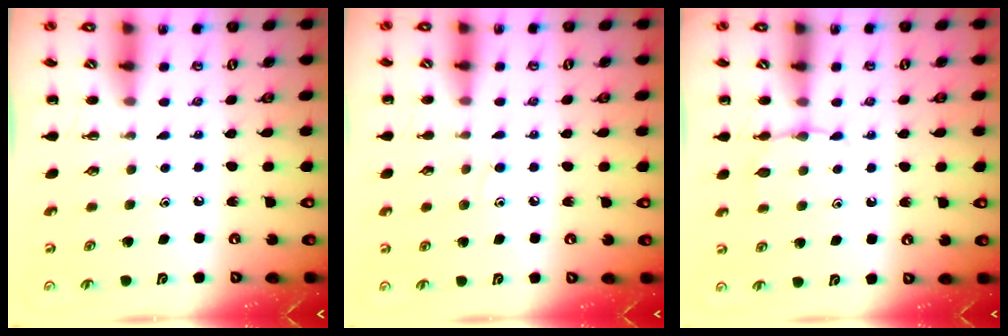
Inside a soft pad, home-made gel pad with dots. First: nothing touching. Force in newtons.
{"total": 5.7, "press": 5.3, "slide": 1.9}
{"total": 4.7, "press": 4.5, "slide": 1.4}